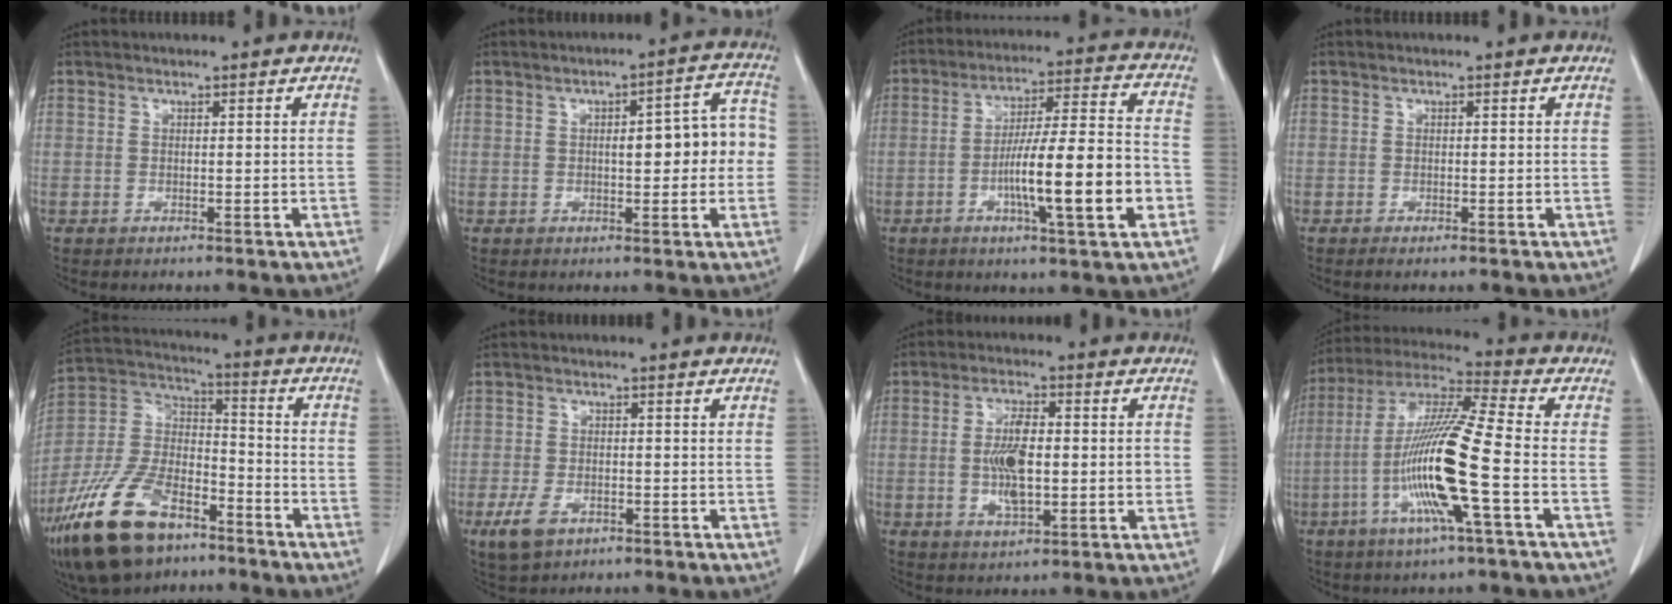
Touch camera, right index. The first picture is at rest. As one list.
[{"total": 8.3, "force": [0.1, 2.6, 7.9], "torque": [-0.098, 0.033, 0.003]}, {"total": 15.5, "force": [-4.4, 1.1, 14.8], "torque": [-0.247, 0.006, -0.070]}, {"total": 0.8, "force": [-0.6, 0.1, 0.6], "torque": [-0.012, -0.002, -0.008]}, {"total": 19.0, "force": [-12.5, 8.6, 11.4], "torque": [-0.259, 0.003, -0.230]}, {"total": 4.6, "force": [-2.4, 2.7, 2.9], "torque": [-0.064, -0.004, -0.036]}, {"total": 8.6, "force": [-0.6, 3.0, 8.1], "torque": [-0.156, 0.007, -0.006]}, {"total": 16.3, "force": [-4.4, -0.2, 15.7], "torque": [-0.318, -0.007, -0.095]}]